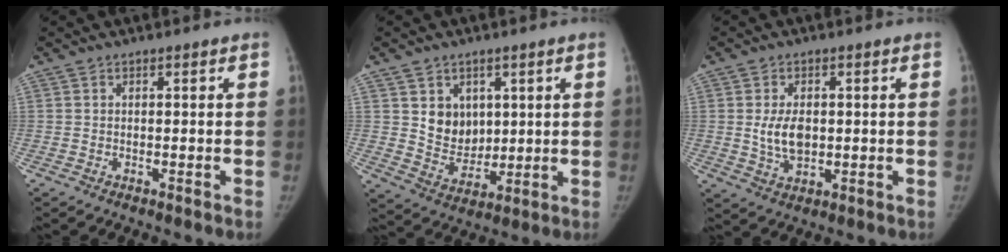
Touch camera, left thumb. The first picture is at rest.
{"total": 8.4, "force": [2.6, 6.7, 4.3], "torque": [-0.033, -0.026, 0.061]}
{"total": 6.1, "force": [0.3, 3.7, 4.8], "torque": [-0.080, -0.009, 0.013]}